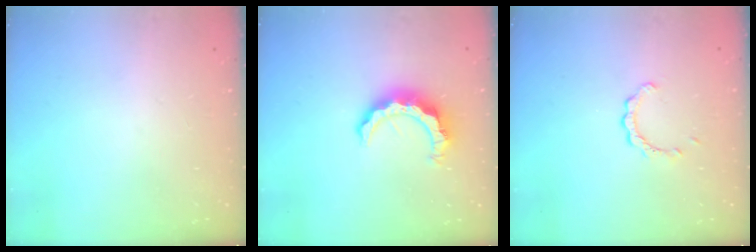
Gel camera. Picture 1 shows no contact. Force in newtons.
{"total": 10.3, "press": 10.3, "slide": 1.1}
{"total": 2.2, "press": 2.2, "slide": 0.2}